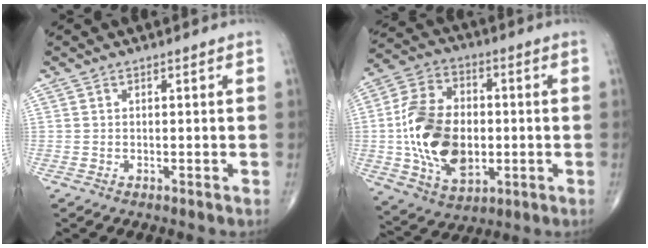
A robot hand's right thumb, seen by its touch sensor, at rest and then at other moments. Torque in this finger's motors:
{"motor_torque": [2.12, 2.19, 1.85, 0.17, 0.68]}